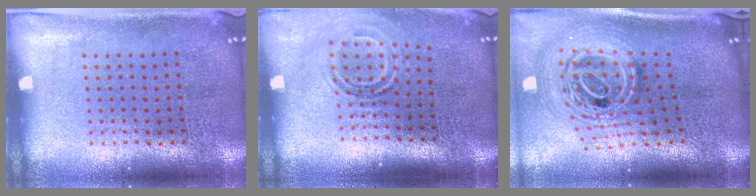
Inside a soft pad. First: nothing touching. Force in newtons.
{"total": 1.7, "press": 1.1, "slide": 1.2}
{"total": 2.6, "press": 1.8, "slide": 1.9}